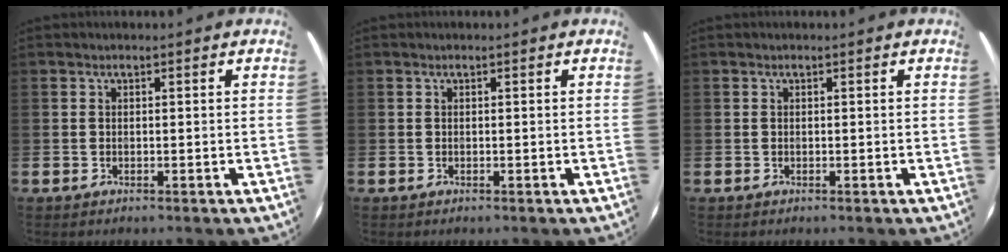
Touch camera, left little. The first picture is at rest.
{"total": 0.0}
{"total": 0.0}